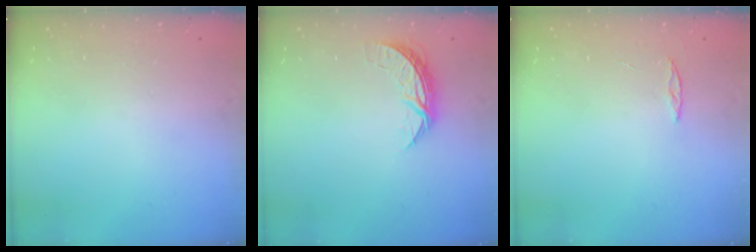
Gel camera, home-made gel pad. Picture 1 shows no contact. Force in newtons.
{"total": 6.6, "press": 6.5, "slide": 0.4}
{"total": 2.0, "press": 2.0, "slide": 0.2}